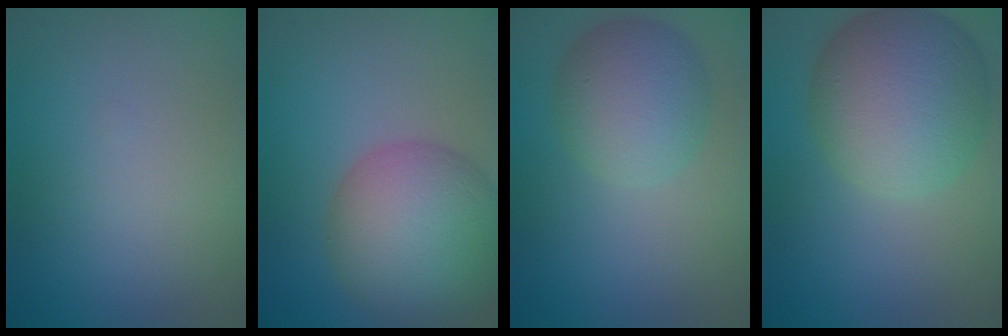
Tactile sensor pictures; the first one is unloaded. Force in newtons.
{"total": 10.0, "press": 10.0, "slide": 0.5}
{"total": 5.9, "press": 5.9, "slide": 0.2}
{"total": 10.4, "press": 10.4, "slide": 0.5}